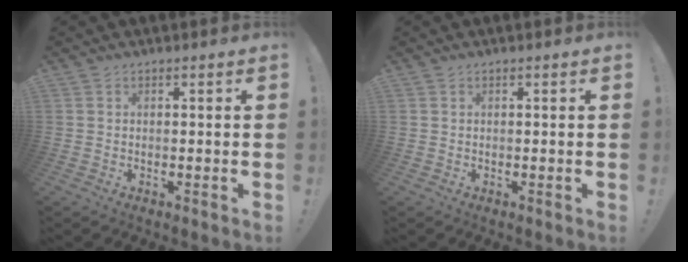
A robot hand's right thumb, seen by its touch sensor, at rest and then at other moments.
{"total": 0.0}